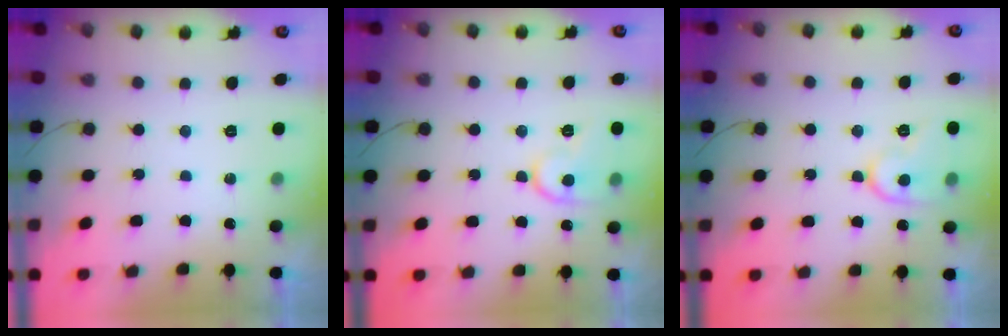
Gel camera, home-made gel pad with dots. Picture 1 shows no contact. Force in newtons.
{"total": 12.3, "press": 12.3, "slide": 1.0}
{"total": 11.7, "press": 11.7, "slide": 1.0}